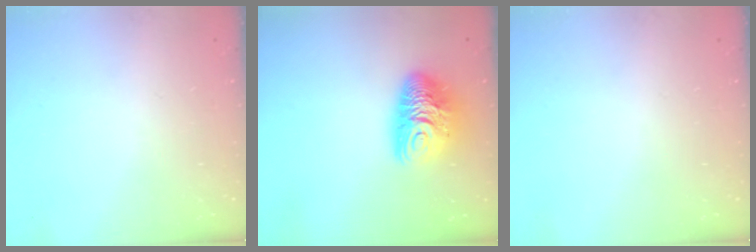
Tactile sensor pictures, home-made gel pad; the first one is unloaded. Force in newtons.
{"total": 11.9, "press": 11.9, "slide": 1.1}
{"total": 0.0}